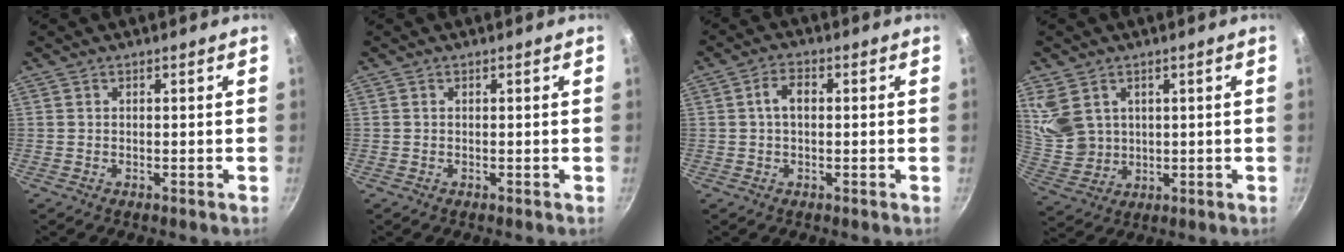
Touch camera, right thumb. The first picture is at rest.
{"total": 0.0}
{"total": 3.8, "force": [0.4, 2.3, 3.1], "torque": [-0.057, 0.013, 0.004]}
{"total": 9.1, "force": [3.4, 7.0, 4.7], "torque": [-0.090, -0.007, 0.089]}